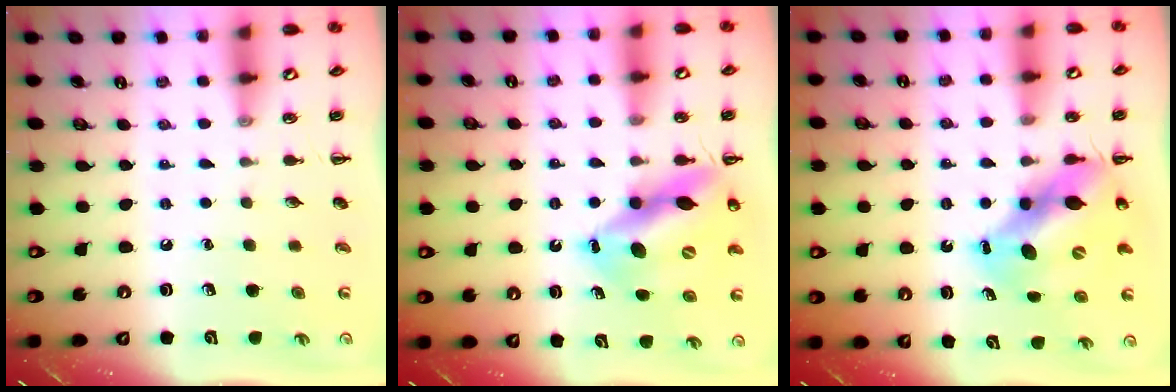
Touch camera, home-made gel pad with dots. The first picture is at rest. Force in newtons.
{"total": 14.6, "press": 14.0, "slide": 4.1}
{"total": 11.6, "press": 11.2, "slide": 3.1}